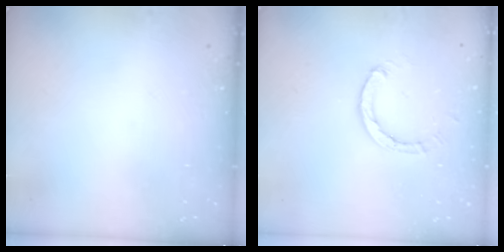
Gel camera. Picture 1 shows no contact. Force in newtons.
{"total": 3.0, "press": 3.0, "slide": 0.3}